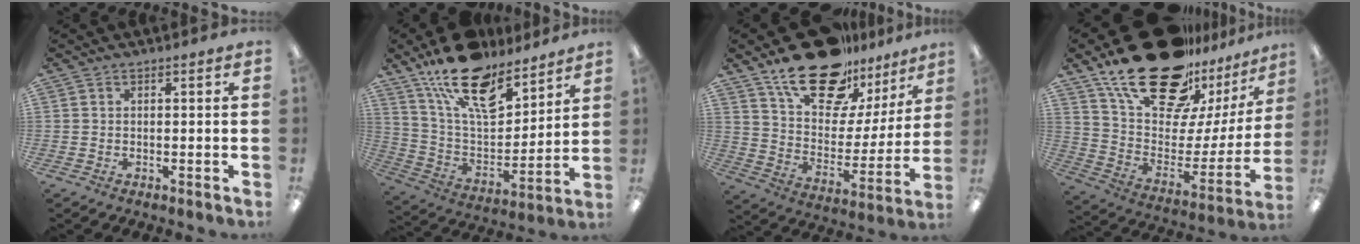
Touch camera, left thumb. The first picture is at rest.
{"total": 20.2, "force": [14.3, 9.1, 10.9], "torque": [-0.194, -0.084, 0.255]}
{"total": 21.5, "force": [16.0, 10.2, 10.2], "torque": [-0.173, -0.103, 0.281]}
{"total": 29.3, "force": [20.2, 14.0, 15.9], "torque": [-0.258, -0.113, 0.372]}